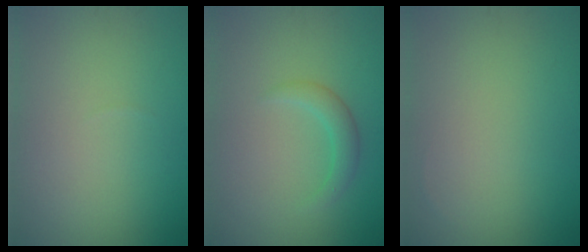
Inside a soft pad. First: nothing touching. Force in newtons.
{"total": 1.8, "press": 1.8, "slide": 0.1}
{"total": 0.0}